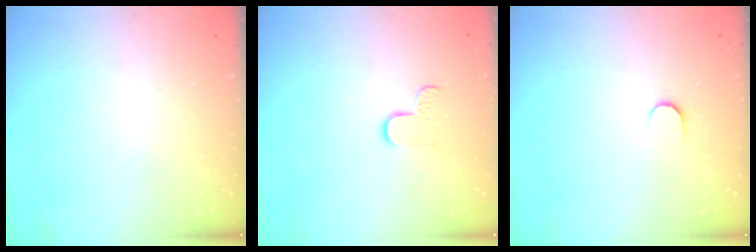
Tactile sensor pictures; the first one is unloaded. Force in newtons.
{"total": 5.8, "press": 5.7, "slide": 0.6}
{"total": 3.9, "press": 3.9, "slide": 0.4}